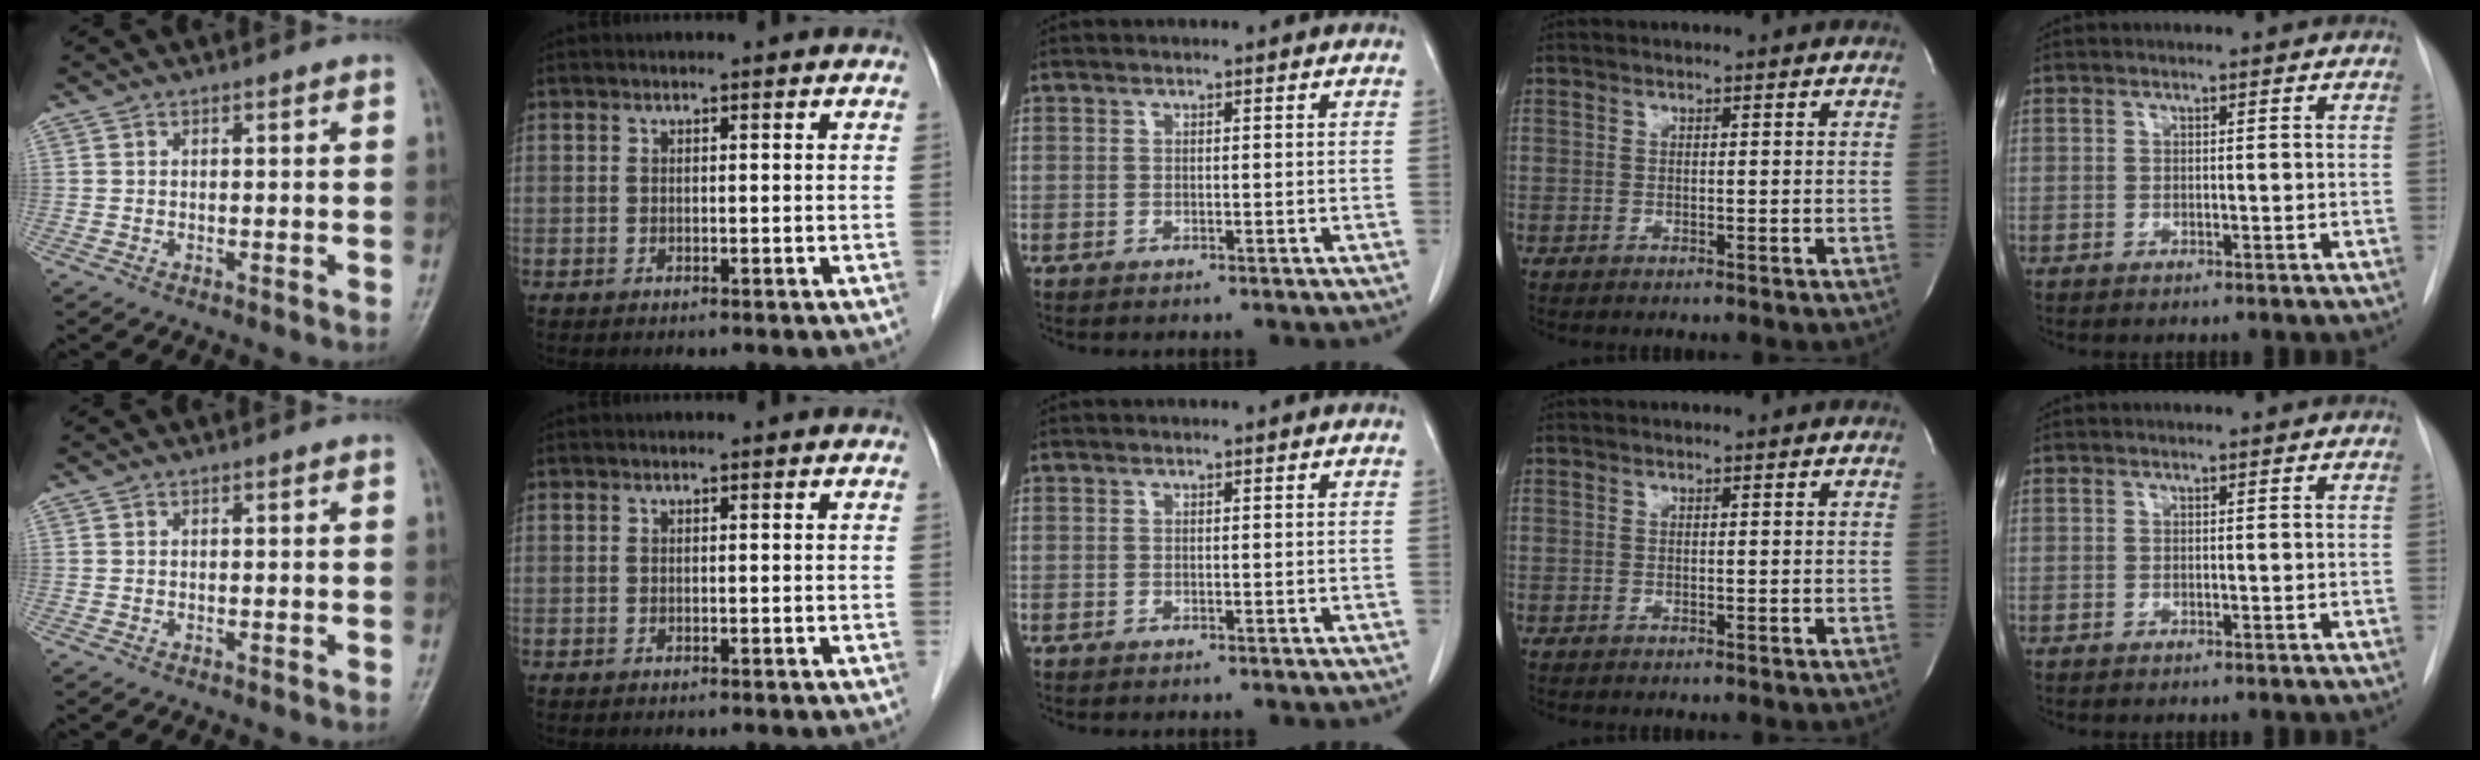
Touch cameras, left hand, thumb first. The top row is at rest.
{}